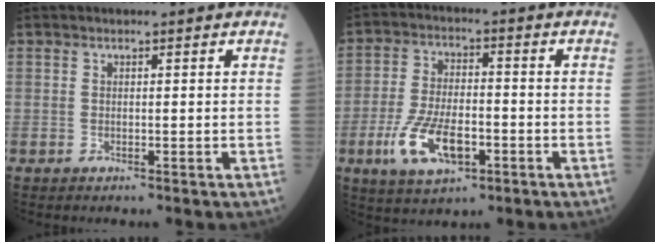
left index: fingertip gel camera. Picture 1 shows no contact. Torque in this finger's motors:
{"motor_torque": [1.30, 0.84, 0.64, 0.10]}